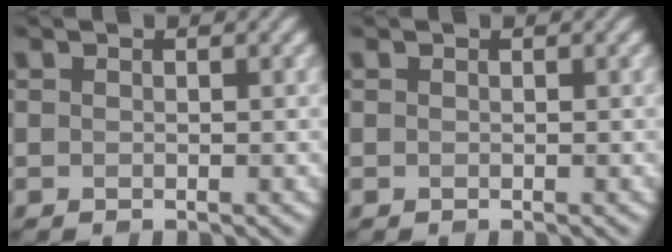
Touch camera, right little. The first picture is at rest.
{"total": 0.0}